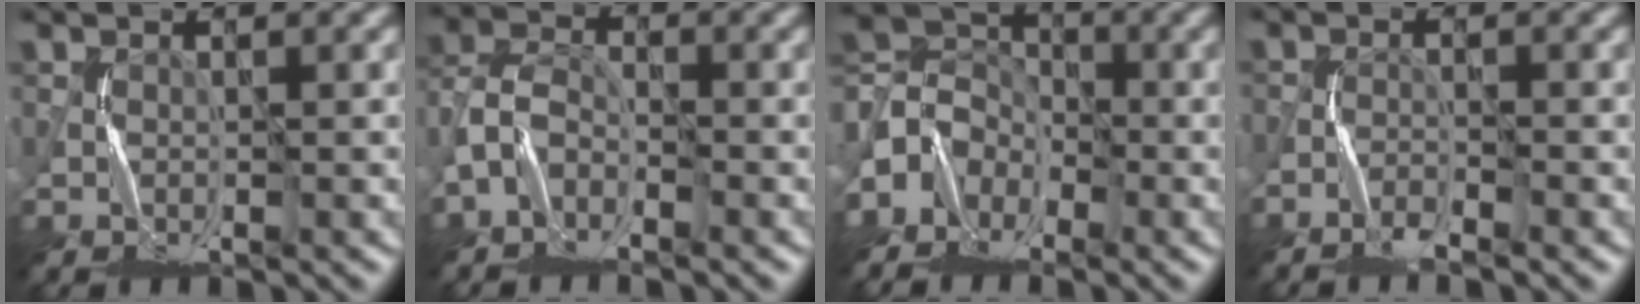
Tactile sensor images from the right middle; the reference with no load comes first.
{"total": 3.2, "force": [-2.4, 1.6, 1.3], "torque": [-0.028, 0.007, -0.058]}
{"total": 3.9, "force": [-2.7, 2.8, 0.4], "torque": [-0.001, 0.008, -0.071]}
{"total": 2.0, "force": [-2.0, 0.0, 0.3], "torque": [-0.007, 0.001, -0.042]}